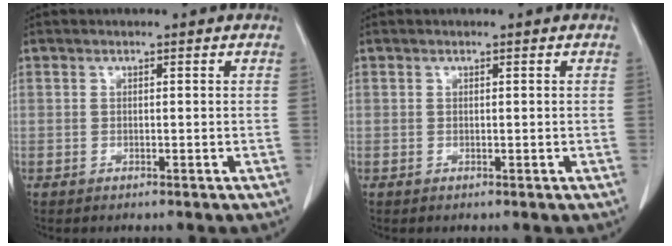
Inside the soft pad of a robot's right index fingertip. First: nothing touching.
{"total": 0.0}